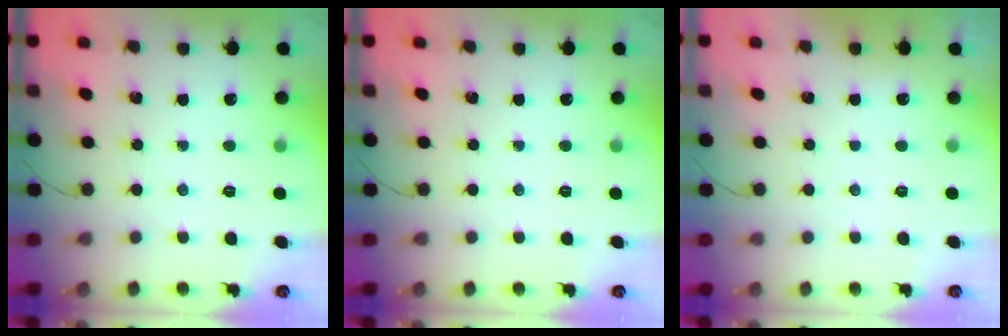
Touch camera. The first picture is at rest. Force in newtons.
{"total": 0.0}
{"total": 3.0, "press": 3.0, "slide": 0.1}